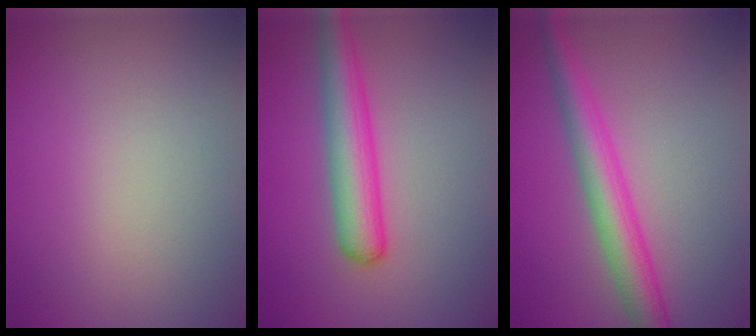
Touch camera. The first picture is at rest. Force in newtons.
{"total": 4.7, "press": 4.7, "slide": 0.2}
{"total": 4.6, "press": 4.6, "slide": 0.0}